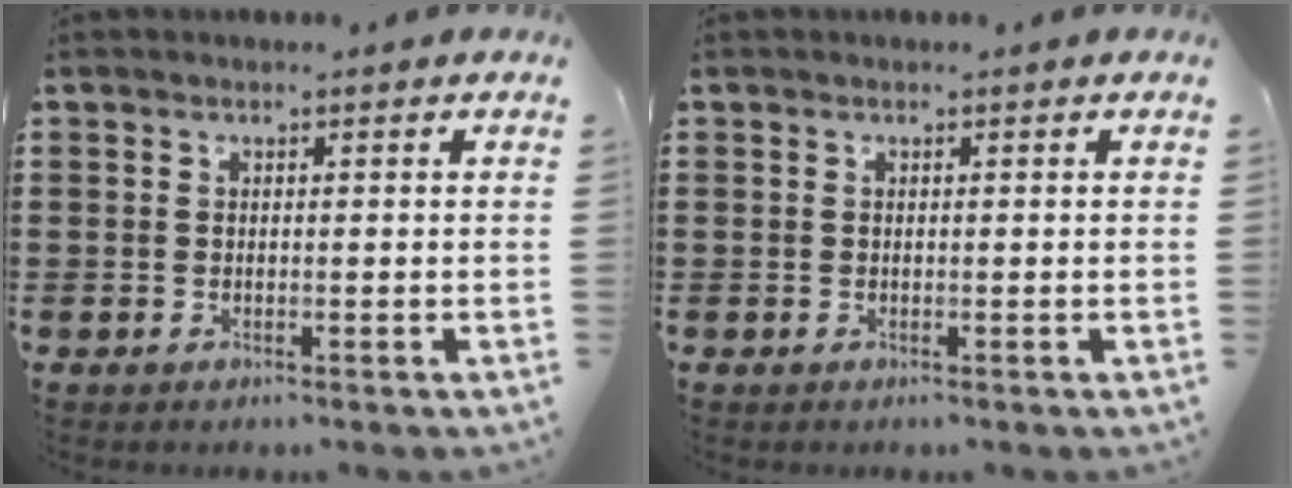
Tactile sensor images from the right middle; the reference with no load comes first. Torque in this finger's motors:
{"motor_torque": [0.00, 0.00, 0.00, 0.00]}